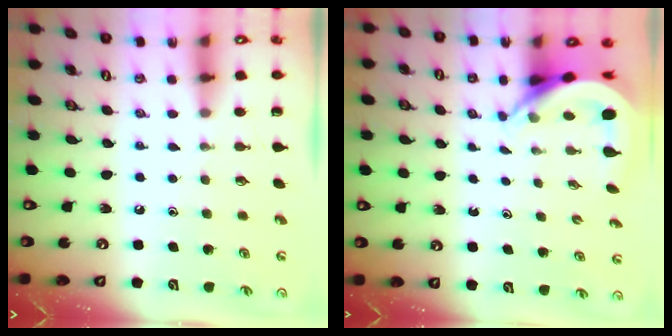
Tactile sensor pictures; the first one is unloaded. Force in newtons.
{"total": 4.1, "press": 4.1, "slide": 0.2}